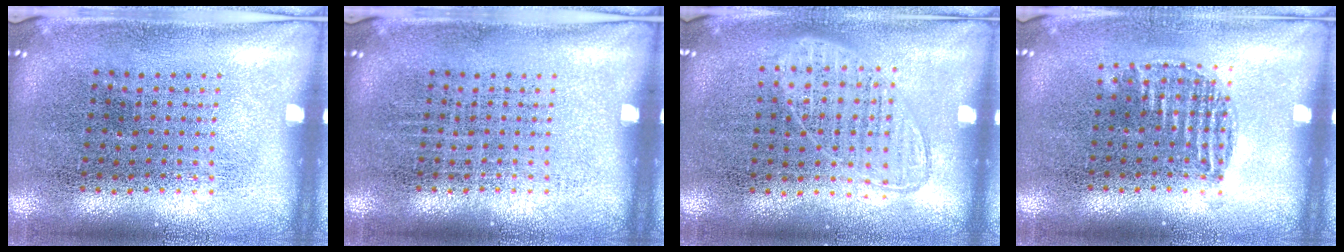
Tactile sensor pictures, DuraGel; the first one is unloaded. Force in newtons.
{"total": 0.0}
{"total": 1.0, "press": 0.9, "slide": 0.4}
{"total": 0.9, "press": 0.7, "slide": 0.5}